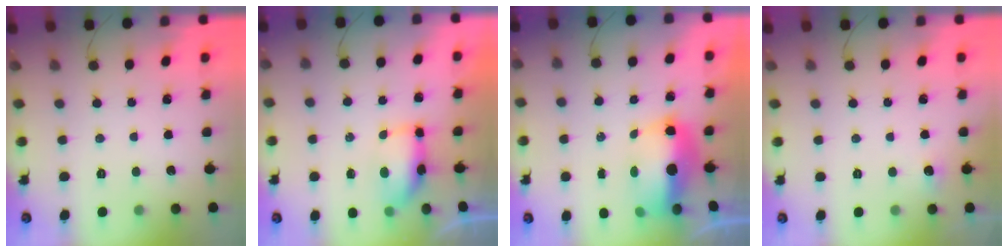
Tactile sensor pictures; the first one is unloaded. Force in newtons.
{"total": 13.7, "press": 8.7, "slide": 10.5}
{"total": 10.5, "press": 10.3, "slide": 2.2}
{"total": 3.7, "press": 3.3, "slide": 1.5}